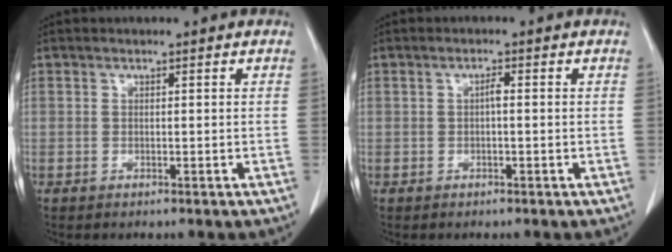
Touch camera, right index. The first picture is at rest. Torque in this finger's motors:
{"motor_torque": [0.18, -0.13, 0.08, 0.03]}